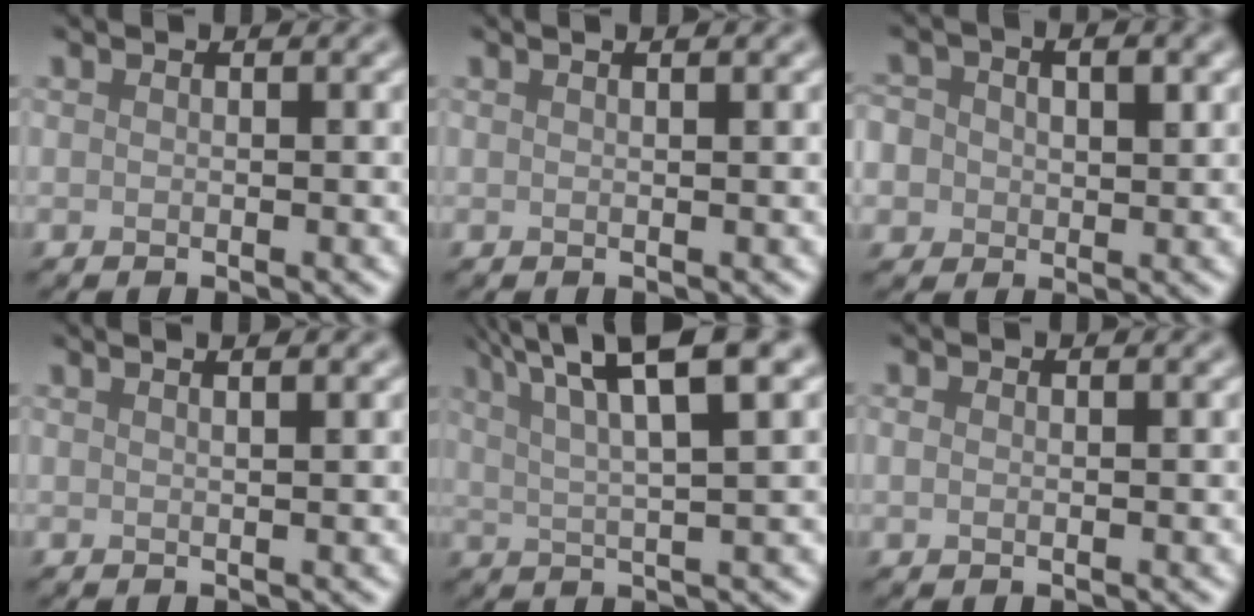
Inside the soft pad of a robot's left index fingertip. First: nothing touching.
{"total": 1.7, "force": [1.0, 0.6, 1.2], "torque": [-0.006, -0.001, 0.000]}
{"total": 6.1, "force": [0.9, 5.1, 3.2], "torque": [-0.048, 0.024, -0.009]}
{"total": 3.3, "force": [1.9, 1.5, 2.3], "torque": [-0.002, 0.019, -0.009]}
{"total": 8.2, "force": [4.6, 1.8, 6.6], "torque": [-0.088, 0.024, 0.072]}
{"total": 0.7, "force": [0.1, 0.5, 0.5], "torque": [-0.011, 0.001, 0.002]}